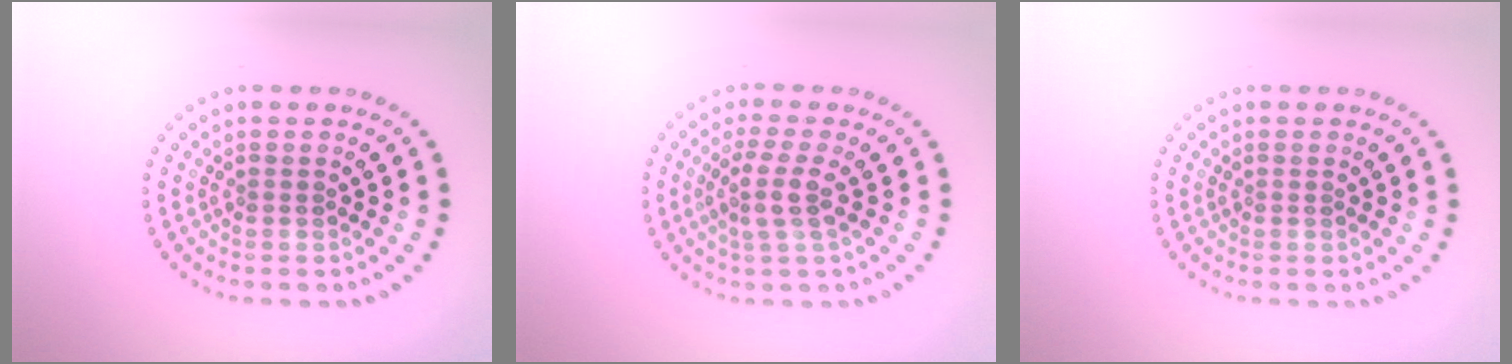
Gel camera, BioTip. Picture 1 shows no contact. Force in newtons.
{"total": 2.7, "press": 2.2, "slide": 1.6}
{"total": 0.0}